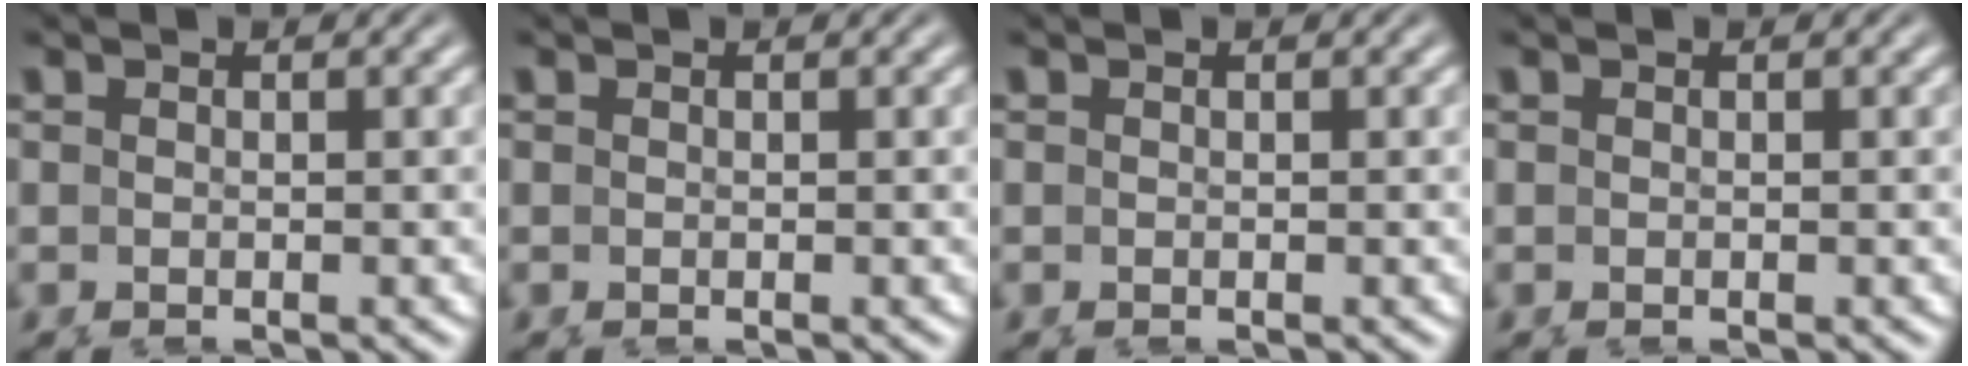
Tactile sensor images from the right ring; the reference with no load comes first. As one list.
[{"total": 0.0}, {"total": 0.0}, {"total": 0.0}]